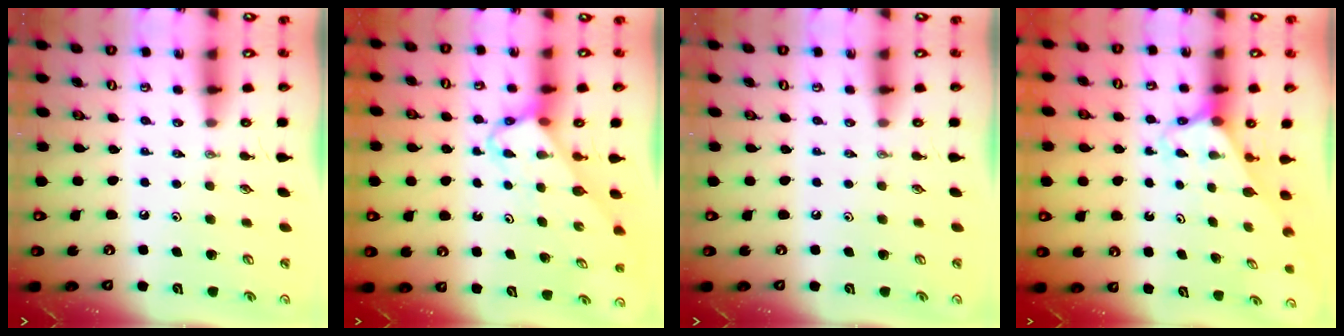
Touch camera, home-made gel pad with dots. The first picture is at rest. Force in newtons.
{"total": 3.6, "press": 3.6, "slide": 0.1}
{"total": 0.0}
{"total": 2.7, "press": 2.7, "slide": 0.1}